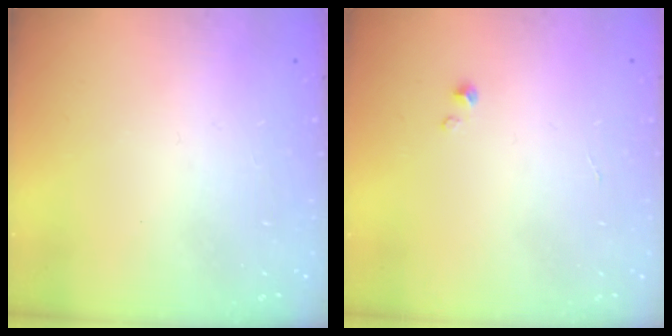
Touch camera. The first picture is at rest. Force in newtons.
{"total": 0.0}